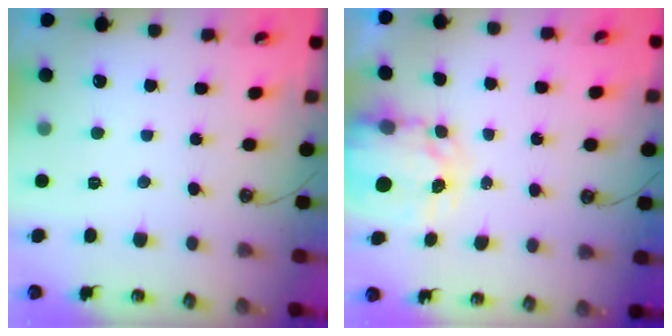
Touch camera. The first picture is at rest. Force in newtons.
{"total": 4.0, "press": 4.0, "slide": 0.3}